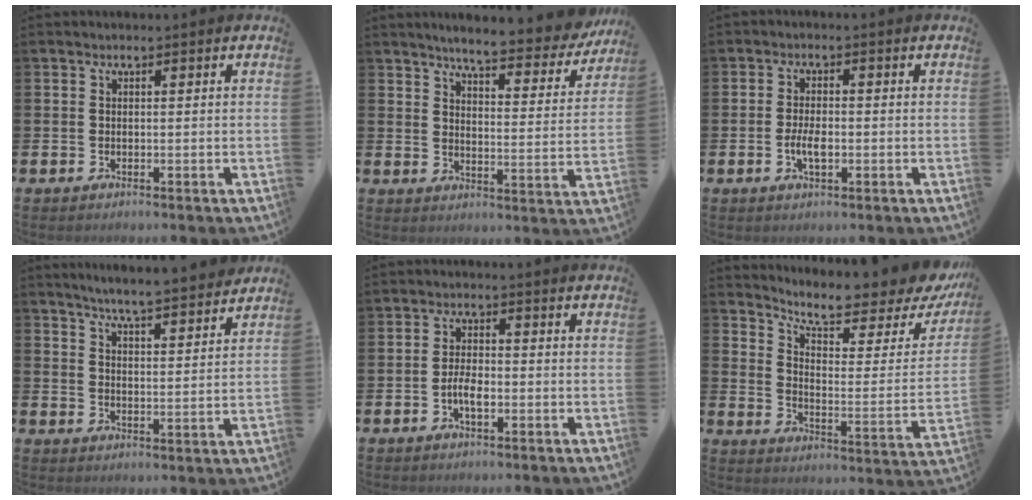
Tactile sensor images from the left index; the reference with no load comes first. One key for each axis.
{"total": 5.7, "fx": 5.4, "fy": 0.5, "fz": 1.9, "tx": -0.048, "ty": -0.047, "tz": 0.086}
{"total": 3.1, "fx": -0.7, "fy": 1.4, "fz": 2.7, "tx": -0.049, "ty": 0.002, "tz": -0.013}
{"total": 5.9, "fx": 5.7, "fy": -0.4, "fz": 1.2, "tx": -0.038, "ty": -0.040, "tz": 0.099}
{"total": 3.1, "fx": -0.9, "fy": 1.4, "fz": 2.6, "tx": -0.046, "ty": 0.004, "tz": -0.018}
{"total": 8.4, "fx": 7.5, "fy": 1.6, "fz": 3.6, "tx": -0.082, "ty": -0.055, "tz": 0.122}